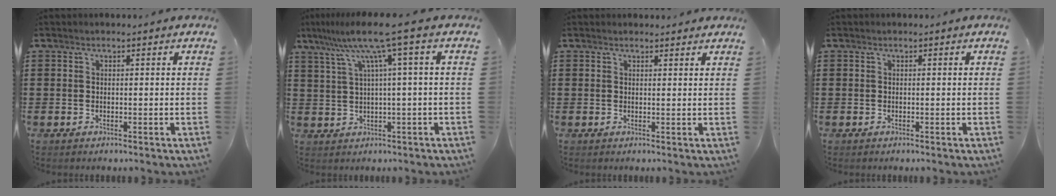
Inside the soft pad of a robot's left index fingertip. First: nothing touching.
{"total": 8.5, "force": [3.6, -0.6, 7.7], "torque": [-0.163, -0.010, 0.055]}
{"total": 1.2, "force": [1.2, 0.3, 0.0], "torque": [-0.004, 0.001, 0.023]}
{"total": 0.0}